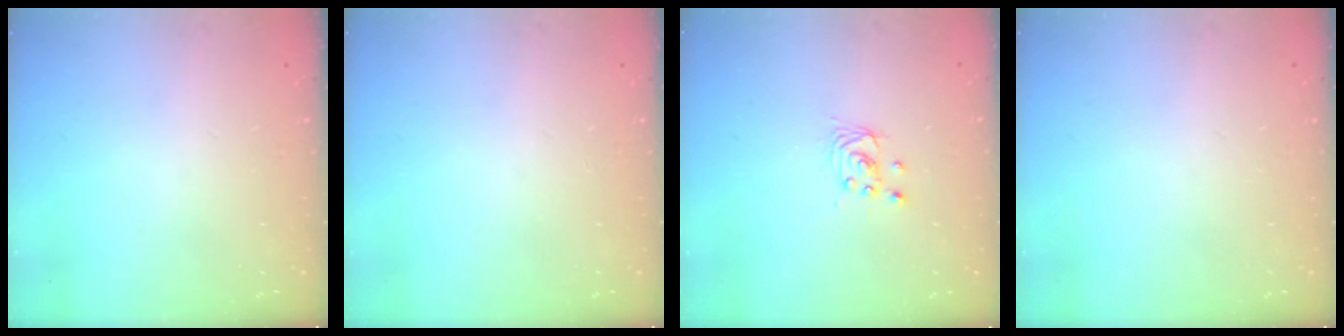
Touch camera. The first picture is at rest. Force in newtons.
{"total": 0.0}
{"total": 2.4, "press": 2.4, "slide": 0.2}
{"total": 0.0}